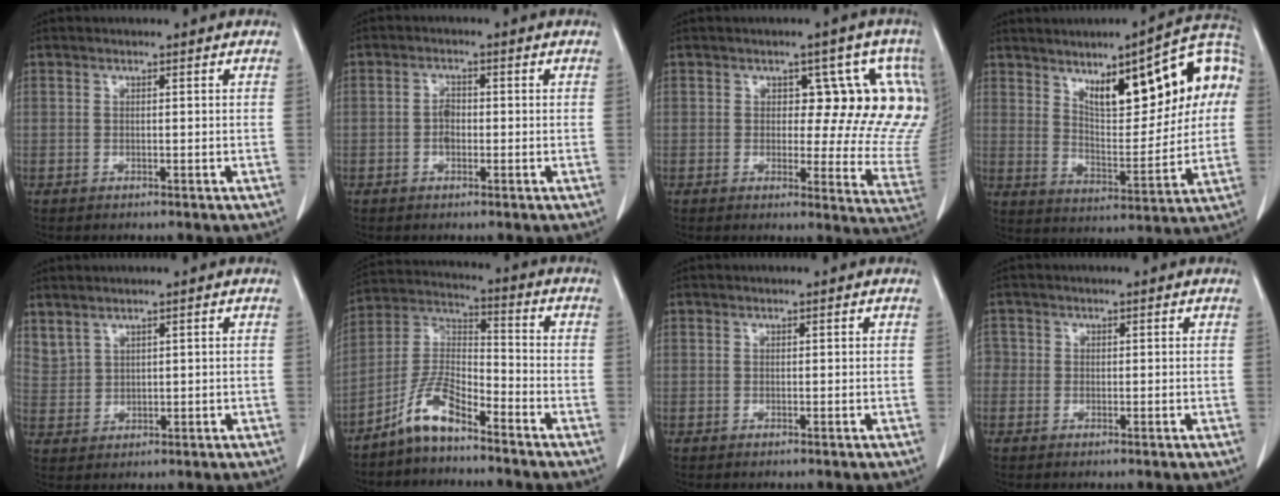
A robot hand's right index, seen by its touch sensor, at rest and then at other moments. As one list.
[{"total": 2.0, "force": [-0.4, 1.3, 1.5], "torque": [-0.027, 0.005, -0.008]}, {"total": 13.8, "force": [4.1, 6.1, 11.7], "torque": [-0.131, -0.001, 0.039]}, {"total": 18.6, "force": [6.3, 5.6, 16.5], "torque": [-0.235, 0.030, 0.096]}, {"total": 3.6, "force": [3.0, 1.7, 0.8], "torque": [-0.020, 0.005, 0.073]}, {"total": 8.6, "force": [-6.4, 2.2, 5.2], "torque": [-0.116, 0.012, -0.131]}, {"total": 0.0}, {"total": 2.0, "force": [-0.1, 1.9, 0.5], "torque": [-0.004, 0.008, -0.007]}]